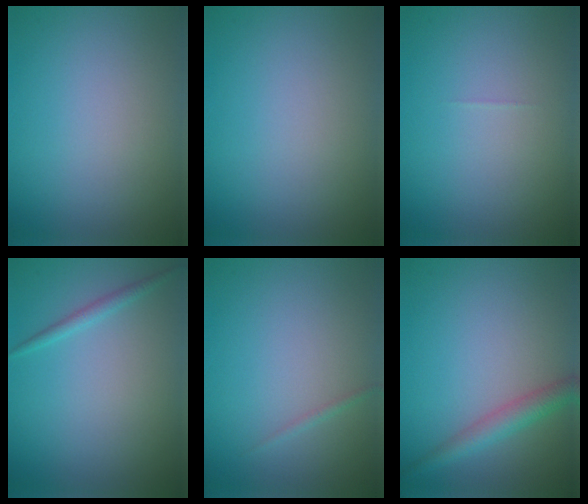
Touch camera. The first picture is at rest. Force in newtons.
{"total": 0.0}
{"total": 0.0}
{"total": 1.1, "press": 1.1, "slide": 0.1}
{"total": 0.6, "press": 0.5, "slide": 0.0}
{"total": 2.8, "press": 2.8, "slide": 0.2}